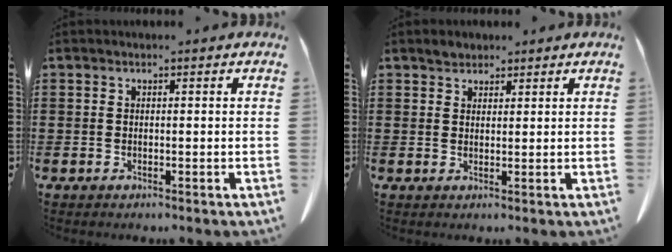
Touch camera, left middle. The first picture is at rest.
{"total": 1.8, "force": [1.6, 0.9, 0.1], "torque": [0.000, 0.001, 0.030]}